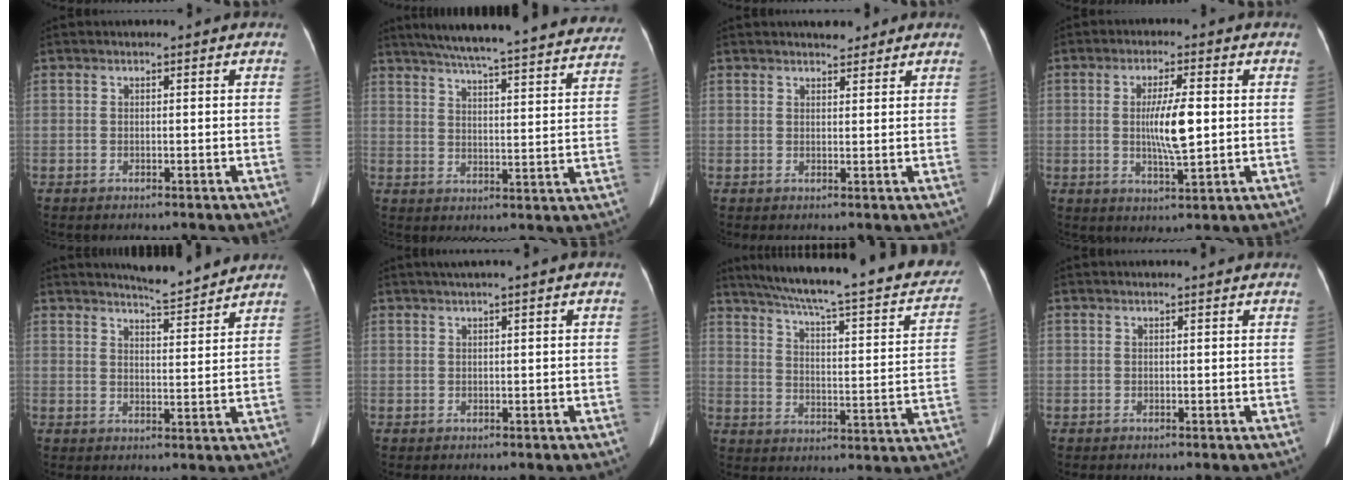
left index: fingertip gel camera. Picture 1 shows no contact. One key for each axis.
{"total": 30.0, "fx": 27.0, "fy": 3.0, "fz": 12.7, "tx": -0.197, "ty": -0.031, "tz": 0.333}
{"total": 3.0, "fx": 2.6, "fy": 1.1, "fz": 1.1, "tx": -0.009, "ty": 0.005, "tz": 0.035}
{"total": 7.0, "fx": 0.2, "fy": 0.9, "fz": 6.9, "tx": -0.131, "ty": -0.004, "tz": 0.004}
{"total": 6.6, "fx": 6.5, "fy": -0.1, "fz": 1.5, "tx": -0.033, "ty": -0.007, "tz": 0.091}
{"total": 2.0, "fx": 1.3, "fy": -0.4, "fz": 1.4, "tx": -0.028, "ty": 0.014, "tz": 0.027}
{"total": 27.7, "fx": 22.8, "fy": 4.2, "fz": 15.0, "tx": -0.222, "ty": -0.020, "tz": 0.287}
{"total": 2.2, "fx": 2.2, "fy": 0.0, "fz": 0.5, "tx": -0.009, "ty": 0.014, "tz": 0.026}